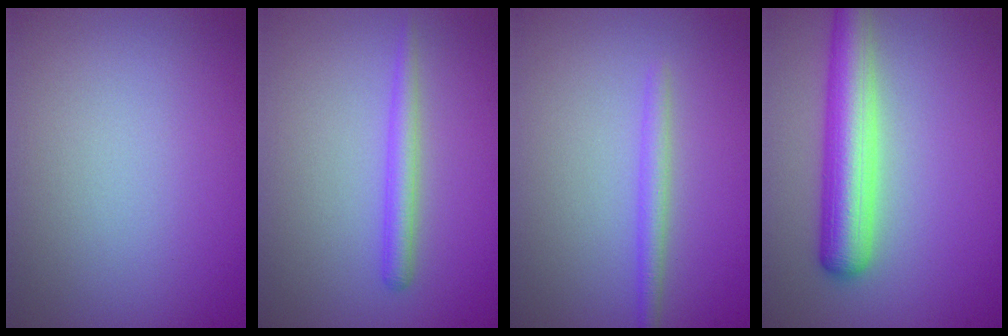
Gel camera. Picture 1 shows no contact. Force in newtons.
{"total": 1.9, "press": 1.9, "slide": 0.0}
{"total": 1.6, "press": 1.6, "slide": 0.0}
{"total": 5.6, "press": 5.6, "slide": 0.2}